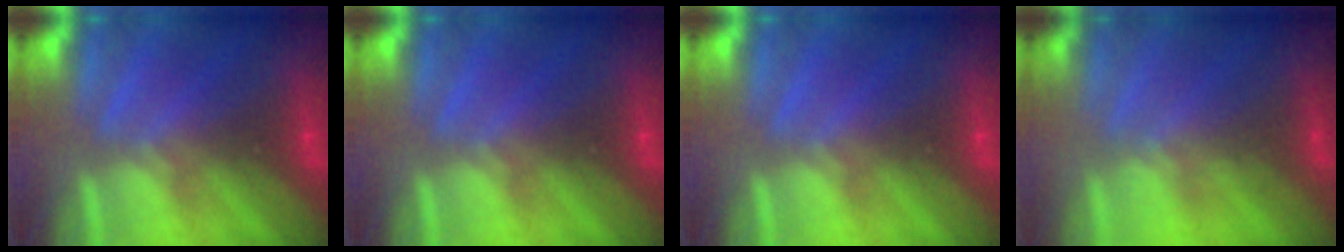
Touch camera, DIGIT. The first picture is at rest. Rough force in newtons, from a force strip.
{"total": 0.0}
{"total": 0.0}
{"total": 1.5}